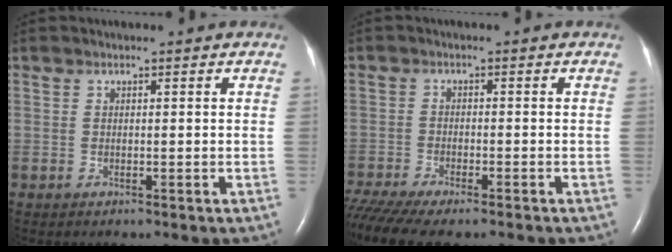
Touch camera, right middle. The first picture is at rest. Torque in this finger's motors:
{"motor_torque": [1.11, -1.03, 0.15, 0.11]}